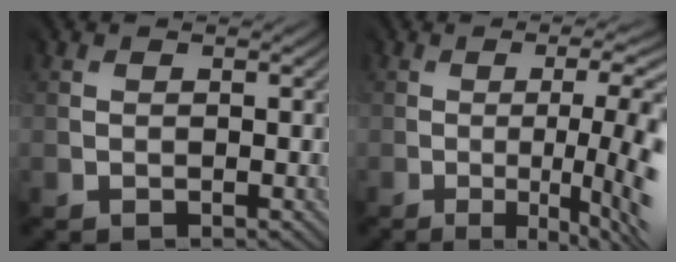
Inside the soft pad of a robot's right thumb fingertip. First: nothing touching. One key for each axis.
{"total": 10.0, "fx": -2.1, "fy": 1.9, "fz": 9.6, "tx": -0.105, "ty": 0.007, "tz": -0.017}